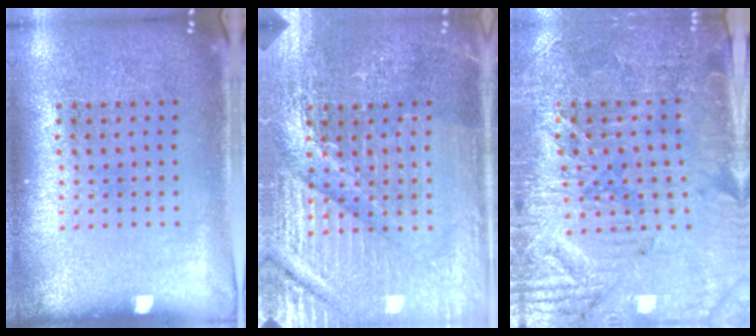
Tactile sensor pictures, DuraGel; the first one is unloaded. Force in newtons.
{"total": 4.6, "press": 4.4, "slide": 1.4}
{"total": 3.6, "press": 3.4, "slide": 1.2}